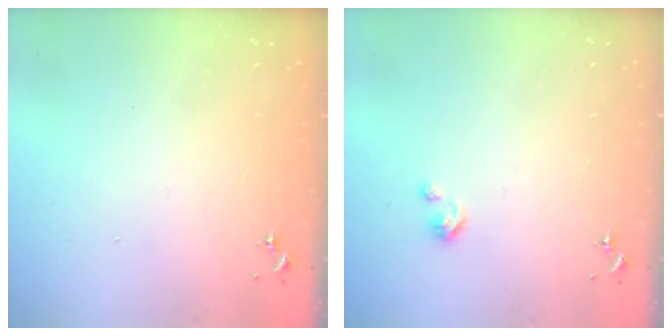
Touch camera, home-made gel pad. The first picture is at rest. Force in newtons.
{"total": 4.3, "press": 4.3, "slide": 0.4}